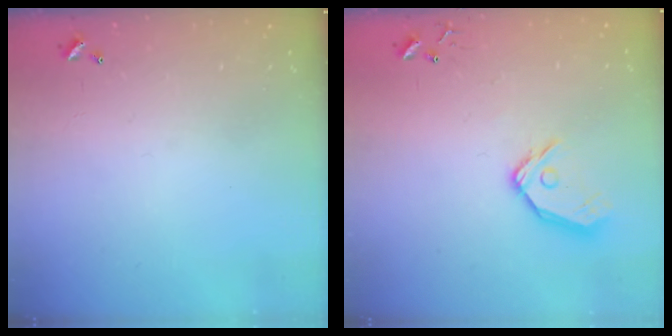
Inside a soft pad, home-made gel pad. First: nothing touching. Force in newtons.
{"total": 12.7, "press": 12.5, "slide": 2.0}